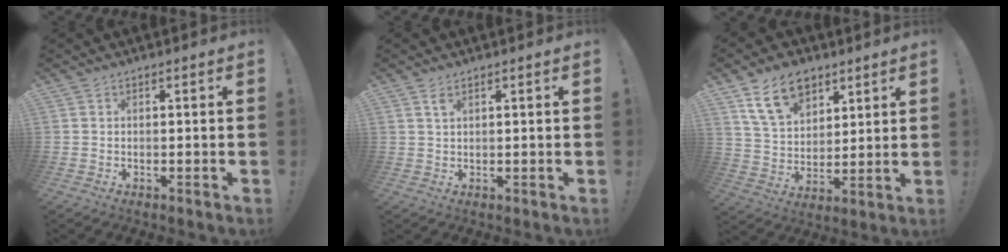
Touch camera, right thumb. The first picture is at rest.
{"total": 2.1, "force": [1.2, 0.8, 1.5], "torque": [-0.028, -0.001, 0.022]}
{"total": 14.0, "force": [8.1, 9.2, 6.8], "torque": [-0.108, -0.033, 0.154]}